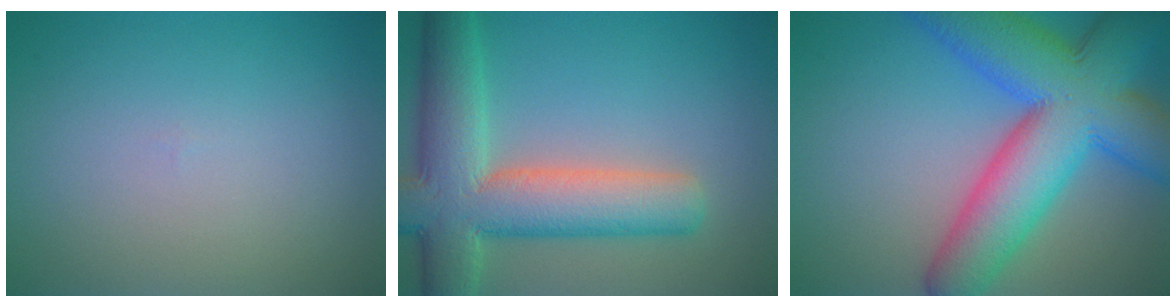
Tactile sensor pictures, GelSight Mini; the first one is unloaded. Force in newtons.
{"total": 10.1, "press": 10.1, "slide": 0.7}
{"total": 13.2, "press": 13.2, "slide": 0.5}